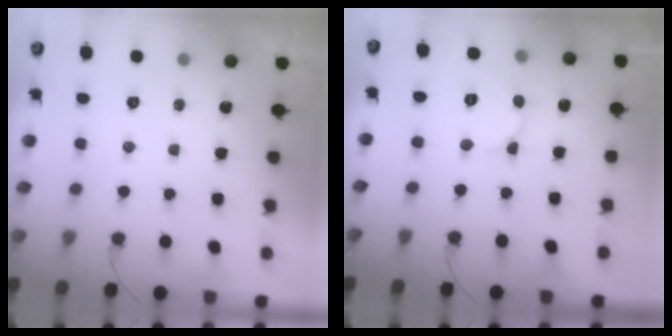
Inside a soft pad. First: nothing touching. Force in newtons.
{"total": 1.8, "press": 1.7, "slide": 0.2}